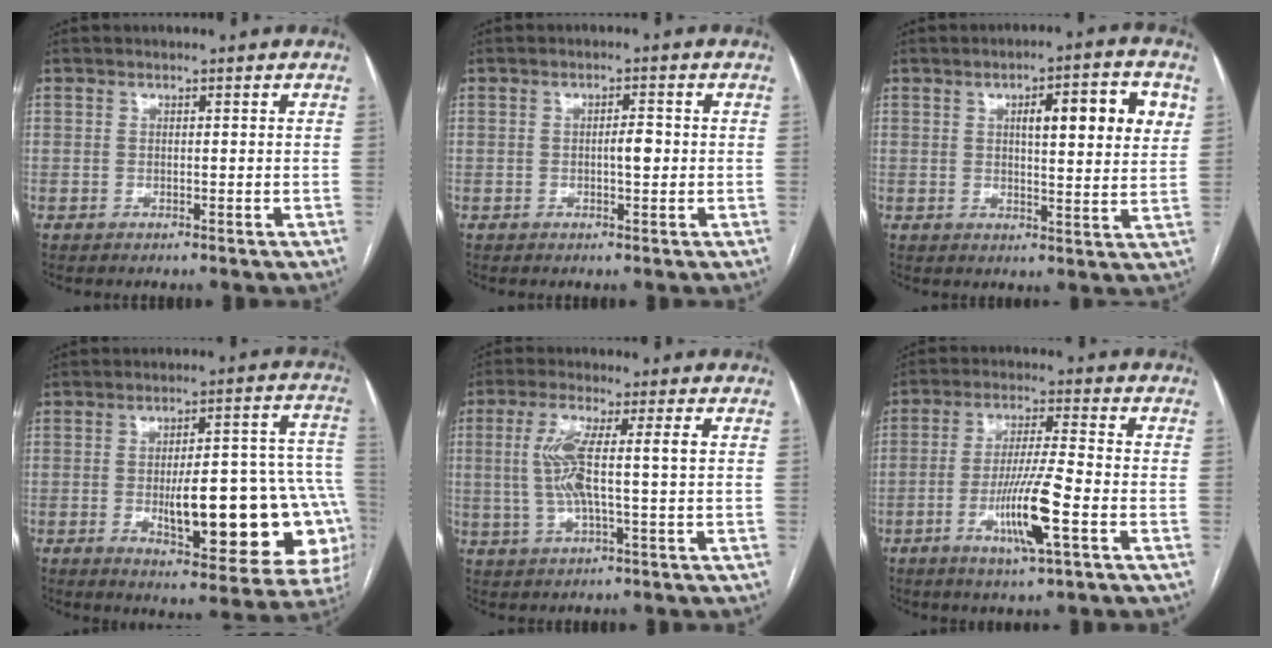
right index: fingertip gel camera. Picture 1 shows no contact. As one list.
[{"total": 2.3, "force": [-0.2, 0.6, 2.2], "torque": [-0.035, 0.003, -0.003]}, {"total": 10.6, "force": [3.5, 1.9, 9.8], "torque": [-0.135, 0.014, 0.047]}, {"total": 22.5, "force": [-4.4, 6.1, 21.2], "torque": [-0.195, 0.028, -0.039]}, {"total": 8.2, "force": [0.8, 0.7, 8.2], "torque": [-0.172, 0.010, 0.015]}, {"total": 10.6, "force": [-3.7, 0.2, 9.9], "torque": [-0.189, -0.011, -0.068]}]